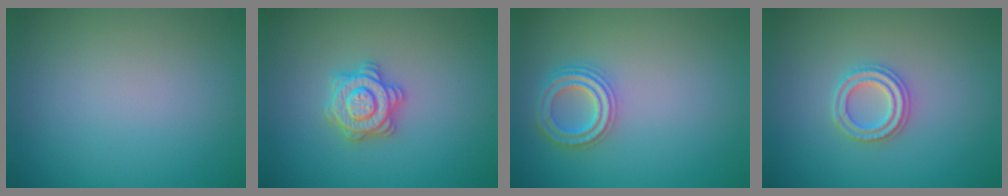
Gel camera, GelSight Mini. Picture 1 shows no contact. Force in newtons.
{"total": 3.3, "press": 3.3, "slide": 0.6}
{"total": 3.7, "press": 3.4, "slide": 1.5}
{"total": 2.3, "press": 2.2, "slide": 0.4}